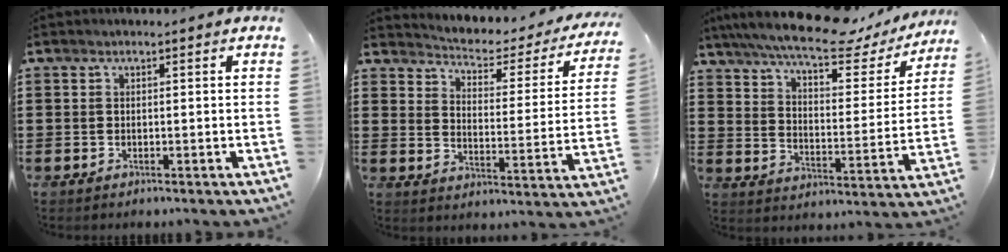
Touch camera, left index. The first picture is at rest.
{"total": 2.7, "force": [2.5, 0.7, 0.8], "torque": [-0.035, -0.027, 0.032]}
{"total": 11.0, "force": [9.3, 1.3, 5.8], "torque": [-0.122, -0.053, 0.154]}